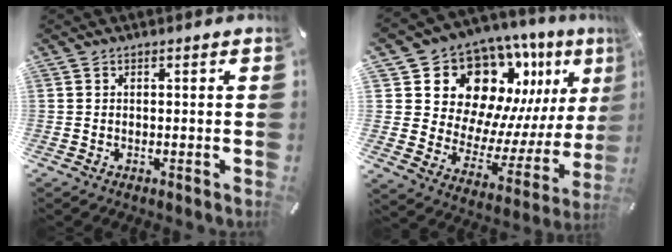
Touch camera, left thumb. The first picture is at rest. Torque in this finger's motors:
{"motor_torque": [0.88, 1.29, 1.78, -0.99, 0.35]}